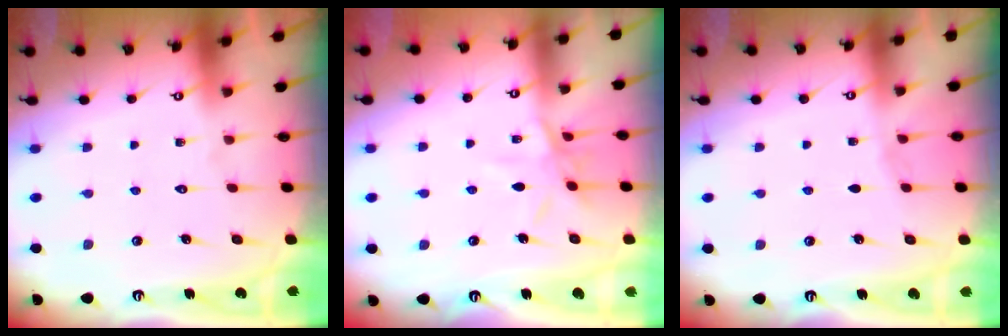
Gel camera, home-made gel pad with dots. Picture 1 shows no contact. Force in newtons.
{"total": 8.4, "press": 8.3, "slide": 0.6}
{"total": 2.9, "press": 2.9, "slide": 0.4}